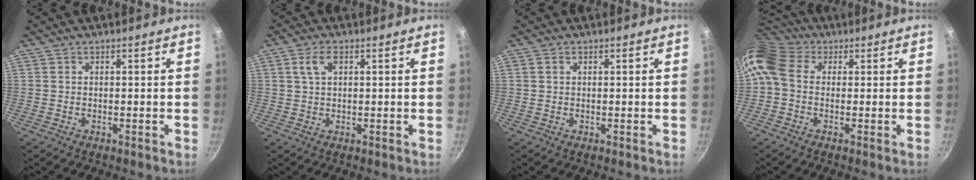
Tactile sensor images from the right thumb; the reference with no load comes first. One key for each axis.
{"total": 3.5, "fx": 1.2, "fy": 1.9, "fz": 2.7, "tx": -0.046, "ty": 0.006, "tz": 0.022}
{"total": 1.1, "fx": 0.5, "fy": 0.8, "fz": 0.6, "tx": -0.009, "ty": 0.002, "tz": 0.007}
{"total": 9.5, "fx": 1.1, "fy": 7.4, "fz": 5.9, "tx": -0.115, "ty": 0.023, "tz": 0.003}